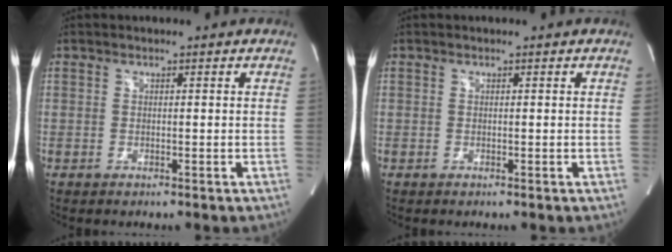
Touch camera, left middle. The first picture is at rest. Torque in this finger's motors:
{"motor_torque": [0.00, 0.00, 0.00, 0.00]}